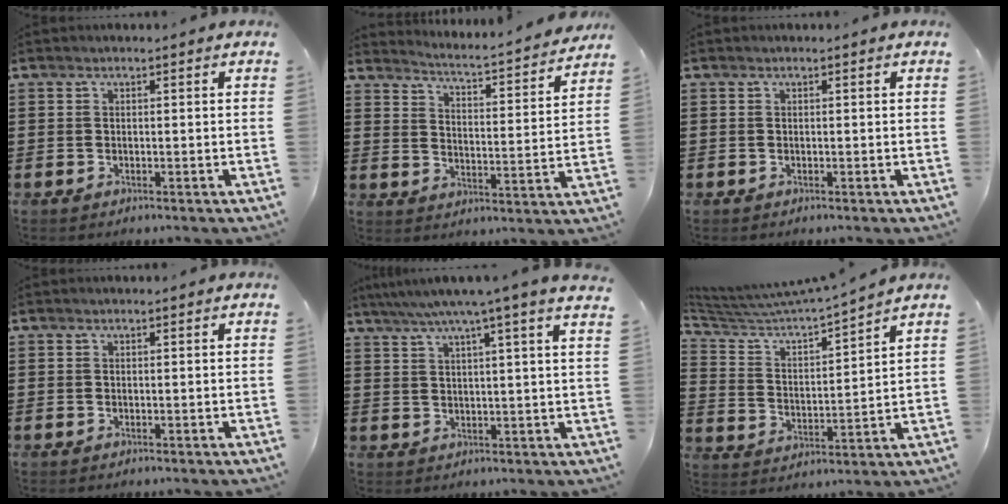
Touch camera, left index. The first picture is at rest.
{"total": 3.3, "force": [3.1, -0.7, 0.6], "torque": [-0.033, -0.040, 0.042]}
{"total": 0.0}
{"total": 0.0}
{"total": 5.5, "force": [4.2, -0.7, 3.4], "torque": [-0.079, -0.013, 0.070]}
{"total": 5.3, "force": [4.8, 0.1, 2.3], "torque": [-0.072, -0.037, 0.072]}